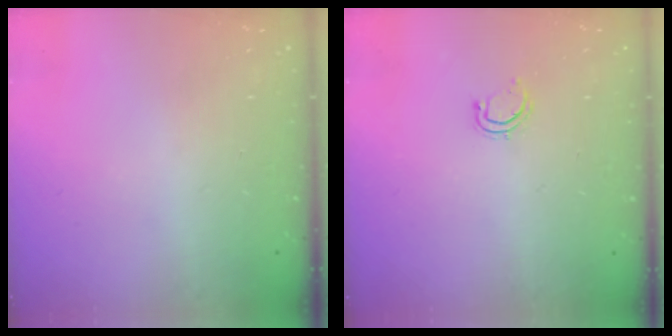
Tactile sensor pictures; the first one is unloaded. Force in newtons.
{"total": 4.3, "press": 4.2, "slide": 1.0}